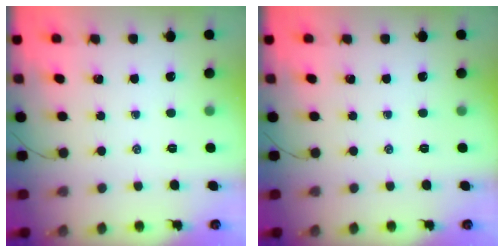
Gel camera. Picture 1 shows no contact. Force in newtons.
{"total": 0.0}